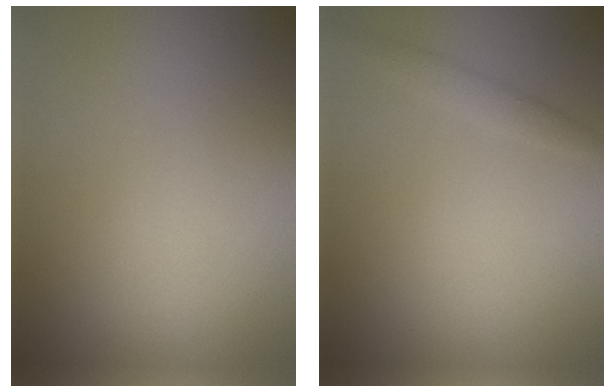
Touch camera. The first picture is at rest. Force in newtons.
{"total": 1.2, "press": 1.2, "slide": 0.0}